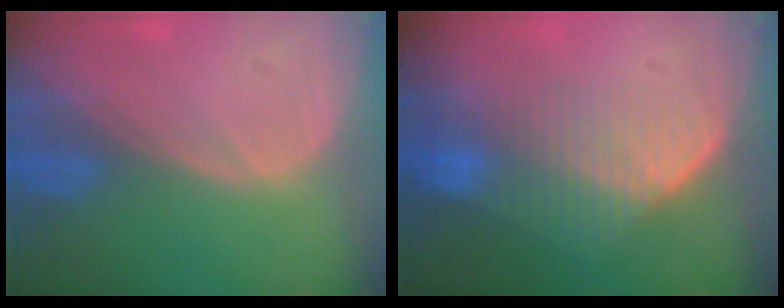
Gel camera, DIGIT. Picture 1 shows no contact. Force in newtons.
{"total": 7.0, "press": 6.4, "slide": 3.0}